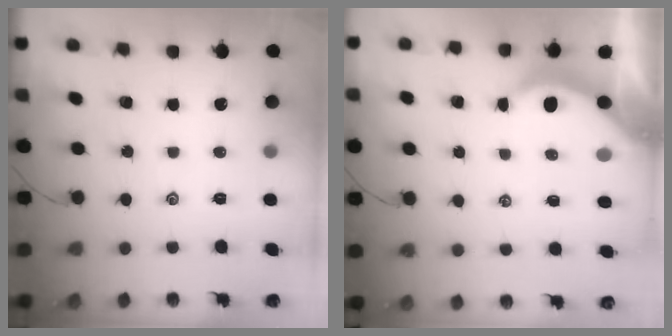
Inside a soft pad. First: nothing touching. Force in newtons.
{"total": 3.8, "press": 3.8, "slide": 0.5}